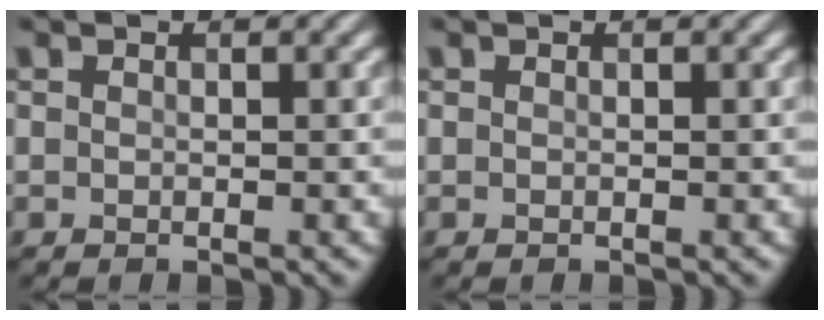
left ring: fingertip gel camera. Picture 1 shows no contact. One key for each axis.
{"total": 0.0}